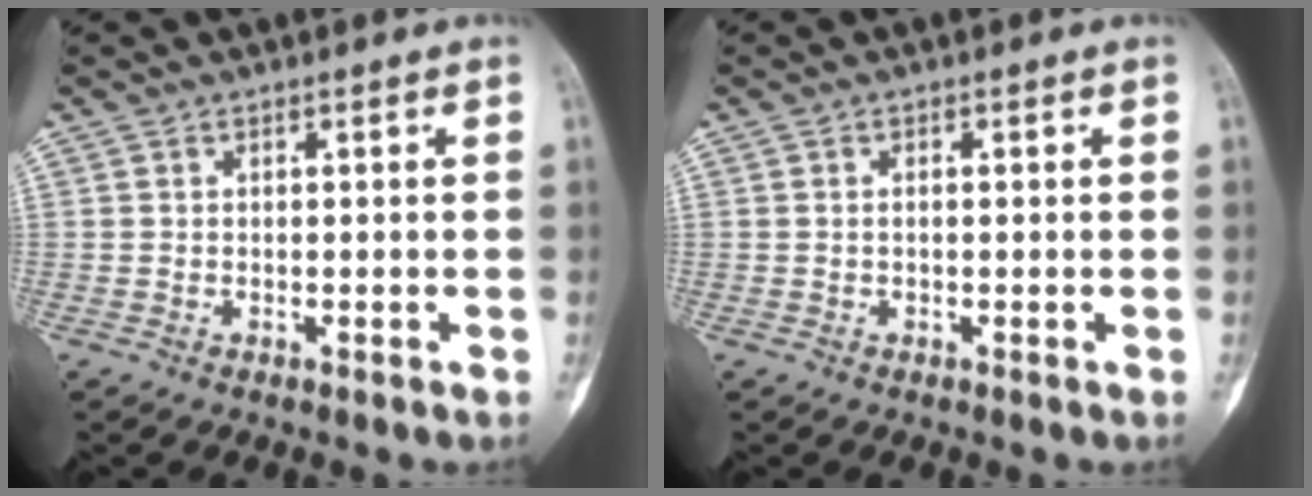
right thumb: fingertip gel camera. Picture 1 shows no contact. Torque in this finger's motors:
{"motor_torque": [-0.04, 0.06, 0.14, 0.10, -0.01]}